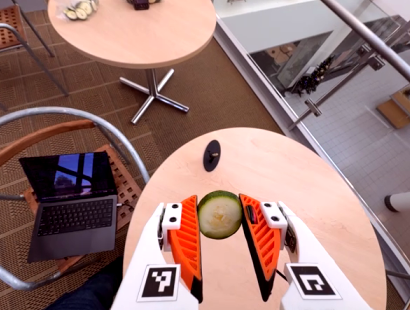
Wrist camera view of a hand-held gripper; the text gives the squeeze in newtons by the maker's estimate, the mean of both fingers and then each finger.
{"total": 8.2, "left": 8.8, "right": 7.7}